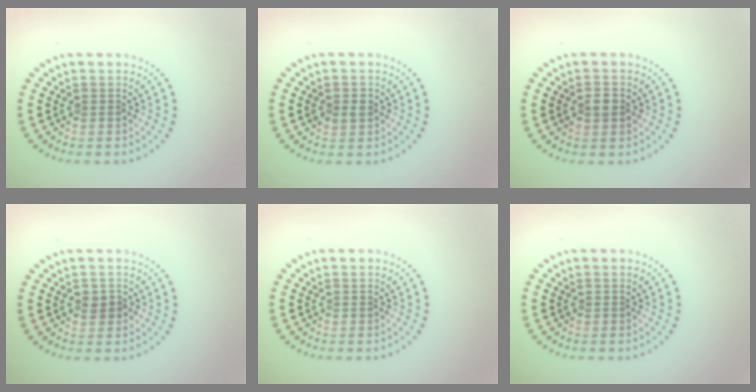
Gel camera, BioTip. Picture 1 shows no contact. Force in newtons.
{"total": 1.4, "press": 1.3, "slide": 0.3}
{"total": 2.1, "press": 2.1, "slide": 0.2}
{"total": 1.3, "press": 1.3, "slide": 0.4}
{"total": 0.0}
{"total": 0.0}